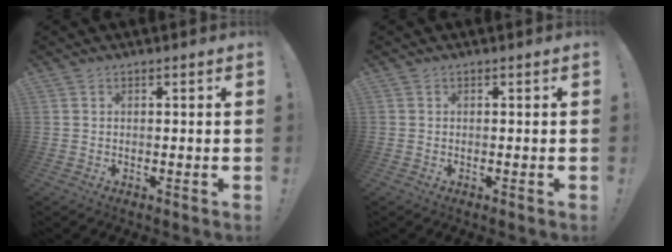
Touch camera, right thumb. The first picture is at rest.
{"total": 0.0}